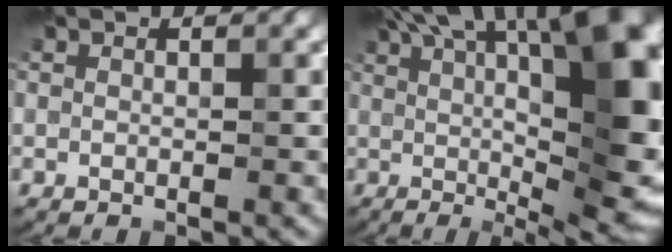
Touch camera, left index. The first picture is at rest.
{"total": 20.0, "force": [4.7, 8.2, 17.6], "torque": [-0.205, 0.058, 0.087]}